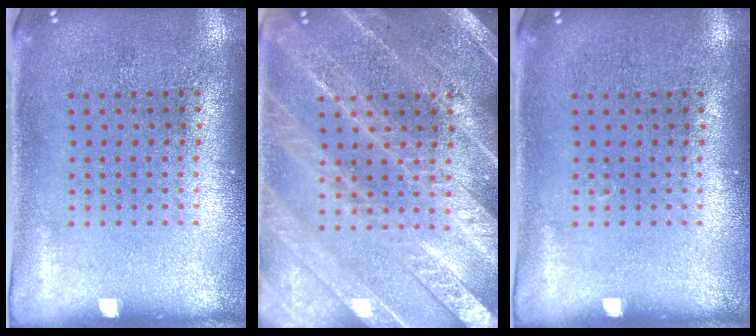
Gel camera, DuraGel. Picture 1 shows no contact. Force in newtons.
{"total": 3.3, "press": 3.3, "slide": 0.4}
{"total": 0.0}